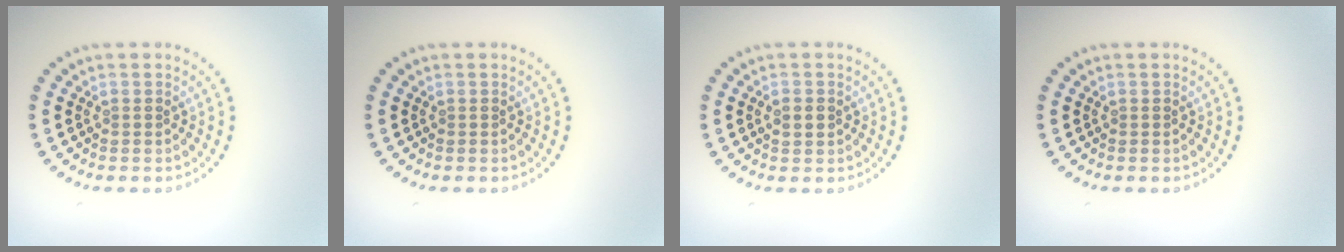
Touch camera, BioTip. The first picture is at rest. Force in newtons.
{"total": 0.0}
{"total": 1.1, "press": 1.1, "slide": 0.1}
{"total": 0.0}